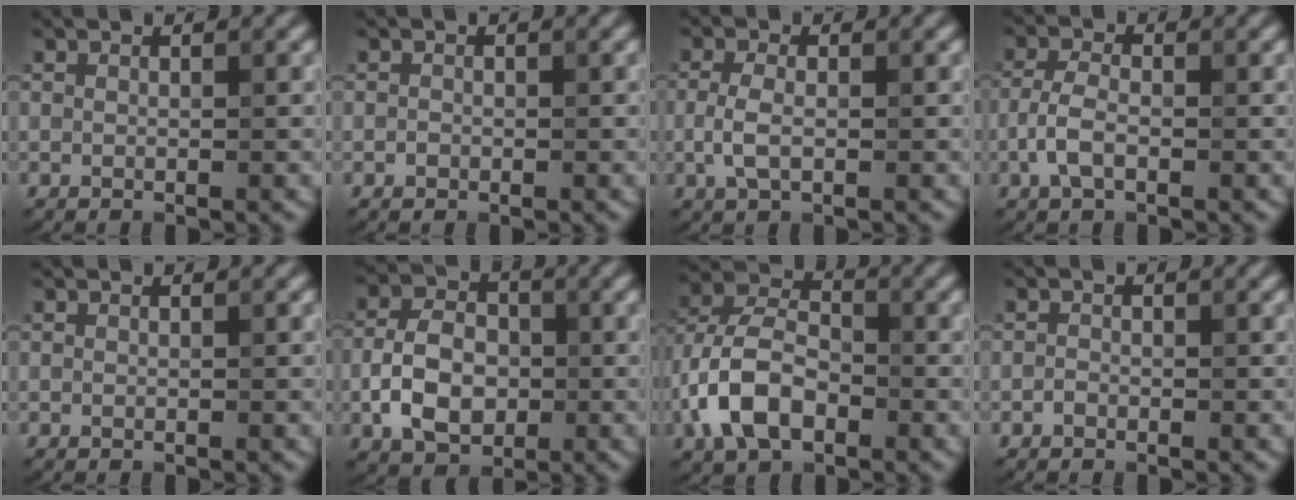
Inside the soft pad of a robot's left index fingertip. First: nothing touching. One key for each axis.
{"total": 0.5, "fx": -0.2, "fy": 0.4, "fz": 0.1, "tx": -0.001, "ty": -0.002, "tz": -0.006}
{"total": 2.5, "fx": -0.3, "fy": 1.3, "fz": 2.1, "tx": -0.053, "ty": 0.000, "tz": -0.011}
{"total": 2.8, "fx": -1.1, "fy": 1.3, "fz": 2.3, "tx": -0.047, "ty": 0.005, "tz": -0.029}
{"total": 0.0}
{"total": 5.7, "fx": -1.3, "fy": 4.0, "fz": 3.9, "tx": -0.074, "ty": 0.003, "tz": -0.028}
{"total": 7.3, "fx": -2.8, "fy": 4.4, "fz": 5.1, "tx": -0.106, "ty": 0.010, "tz": -0.062}
{"total": 0.6, "fx": -0.4, "fy": 0.4, "fz": 0.2, "tx": -0.002, "ty": -0.001, "tz": -0.009}